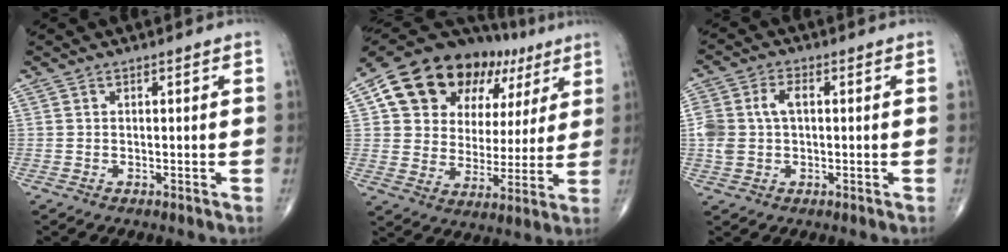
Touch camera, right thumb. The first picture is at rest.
{"total": 22.9, "force": [10.1, 15.7, 13.2], "torque": [-0.168, 0.016, 0.167]}
{"total": 7.1, "force": [0.6, 4.5, 5.4], "torque": [-0.125, 0.020, 0.013]}